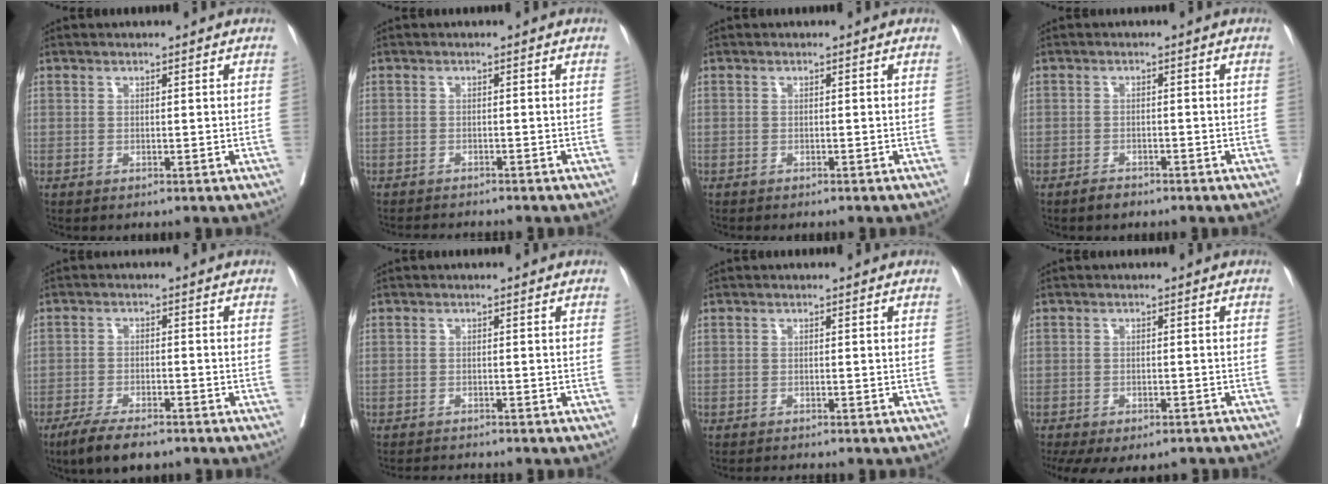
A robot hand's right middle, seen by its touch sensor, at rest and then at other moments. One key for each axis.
{"total": 4.0, "fx": -3.8, "fy": 0.0, "fz": 1.1, "tx": -0.013, "ty": -0.009, "tz": -0.057}
{"total": 2.1, "fx": -1.9, "fy": 0.3, "fz": 0.8, "tx": -0.012, "ty": -0.003, "tz": -0.025}
{"total": 1.7, "fx": -1.5, "fy": 0.6, "fz": 0.5, "tx": -0.014, "ty": -0.001, "tz": -0.022}
{"total": 7.2, "fx": -5.6, "fy": 1.7, "fz": 4.2, "tx": -0.072, "ty": -0.012, "tz": -0.095}
{"total": 4.0, "fx": -3.8, "fy": -0.2, "fz": 1.0, "tx": -0.010, "ty": -0.010, "tz": -0.059}
{"total": 3.3, "fx": -3.1, "fy": -0.3, "fz": 1.1, "tx": -0.015, "ty": -0.006, "tz": -0.047}
{"total": 13.3, "fx": -10.1, "fy": 6.1, "fz": 6.1, "tx": -0.144, "ty": -0.009, "tz": -0.131}